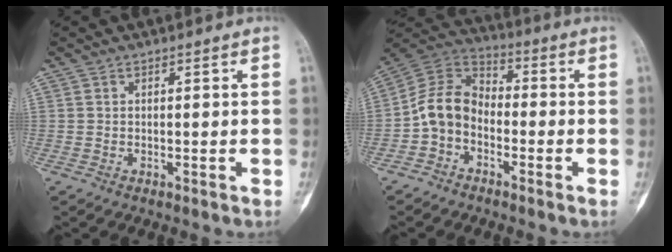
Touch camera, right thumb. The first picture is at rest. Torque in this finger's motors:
{"motor_torque": [0.06, 0.06, 0.62, -0.62, 0.08]}